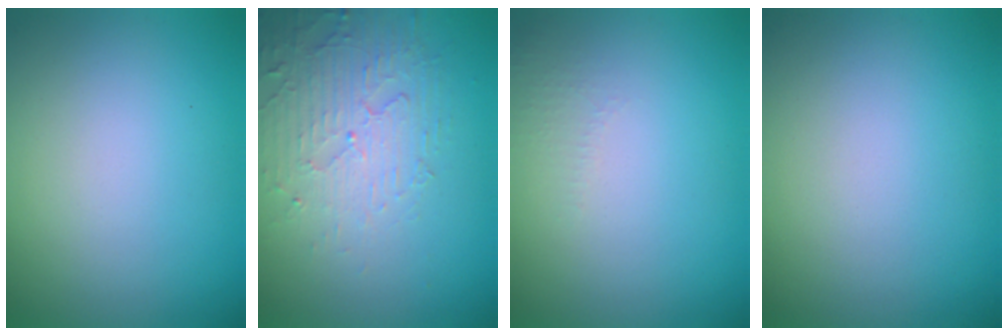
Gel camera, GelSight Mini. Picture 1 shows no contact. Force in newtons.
{"total": 4.9, "press": 3.4, "slide": 3.6}
{"total": 1.0, "press": 0.9, "slide": 0.3}
{"total": 0.0}